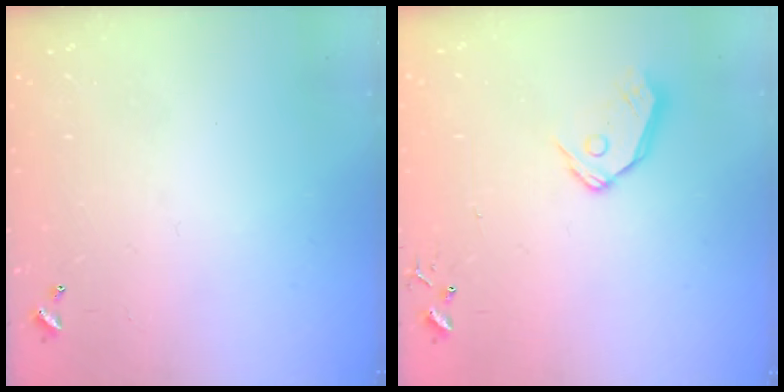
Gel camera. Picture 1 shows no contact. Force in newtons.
{"total": 9.3, "press": 9.2, "slide": 1.2}